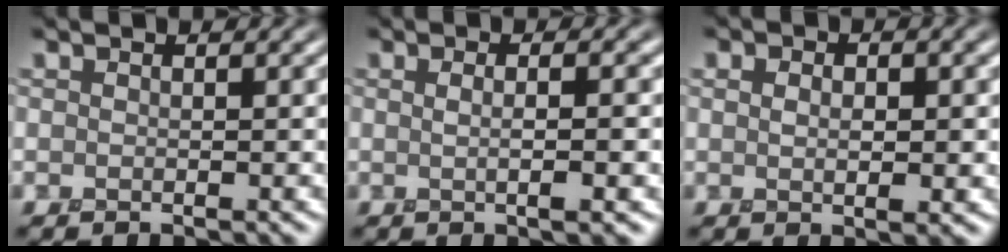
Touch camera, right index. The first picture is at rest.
{"total": 3.3, "force": [0.2, 1.0, 3.2], "torque": [-0.033, 0.001, -0.005]}
{"total": 2.9, "force": [0.5, 1.6, 2.3], "torque": [-0.032, -0.002, 0.007]}